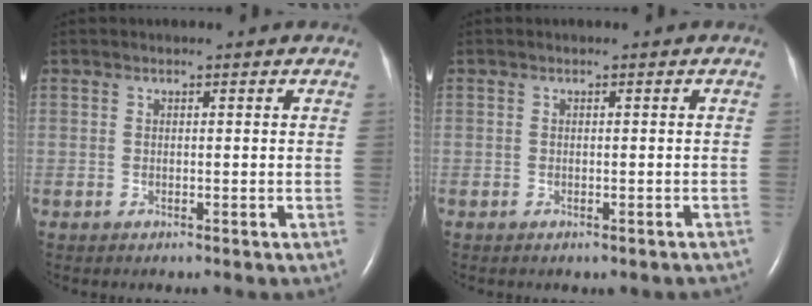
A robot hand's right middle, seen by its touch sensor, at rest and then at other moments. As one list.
[{"total": 2.8, "force": [-2.3, 1.0, 1.2], "torque": [-0.010, -0.002, -0.025]}]